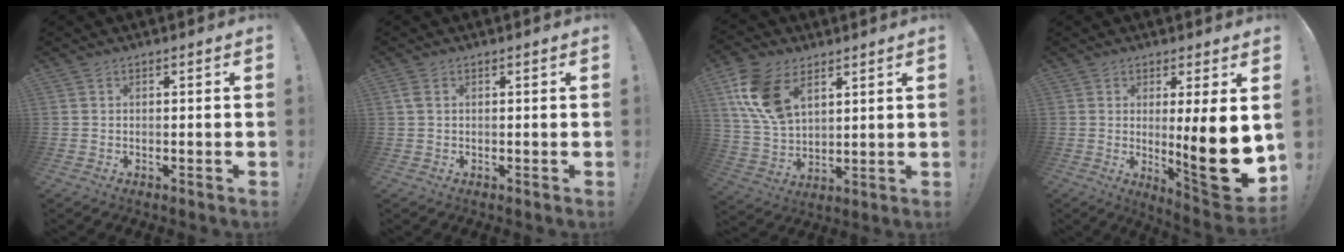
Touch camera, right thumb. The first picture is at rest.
{"total": 1.9, "force": [0.6, 1.1, 1.4], "torque": [-0.033, 0.007, 0.013]}
{"total": 15.6, "force": [7.6, 9.7, 9.7], "torque": [-0.199, -0.026, 0.145]}
{"total": 14.8, "force": [-0.1, 2.1, 14.7], "torque": [-0.184, -0.028, 0.002]}